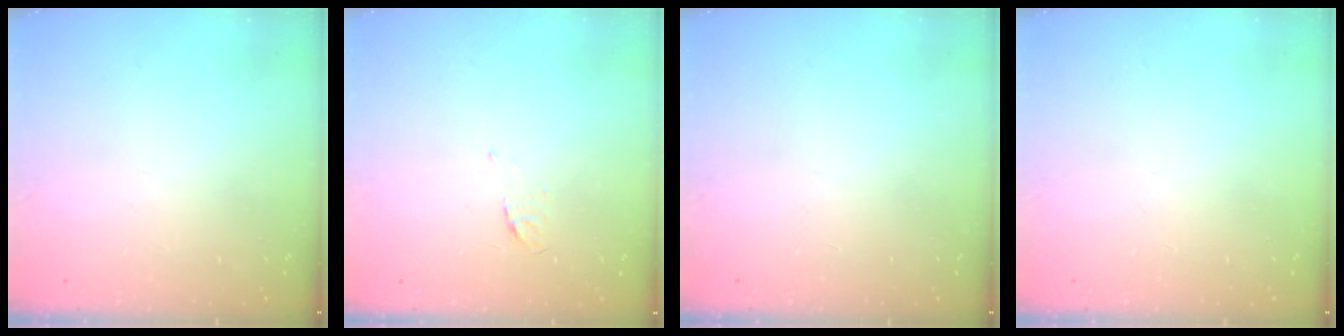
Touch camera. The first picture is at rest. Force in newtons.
{"total": 3.5, "press": 3.4, "slide": 0.8}
{"total": 0.0}
{"total": 0.0}